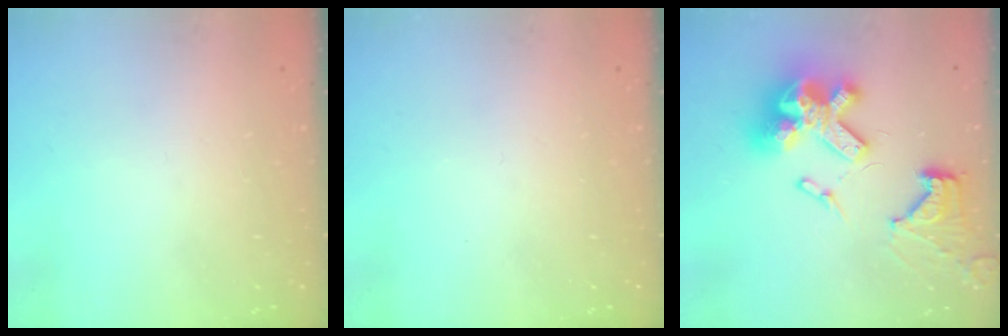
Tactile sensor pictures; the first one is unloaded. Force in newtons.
{"total": 0.0}
{"total": 20.1, "press": 20.0, "slide": 1.9}